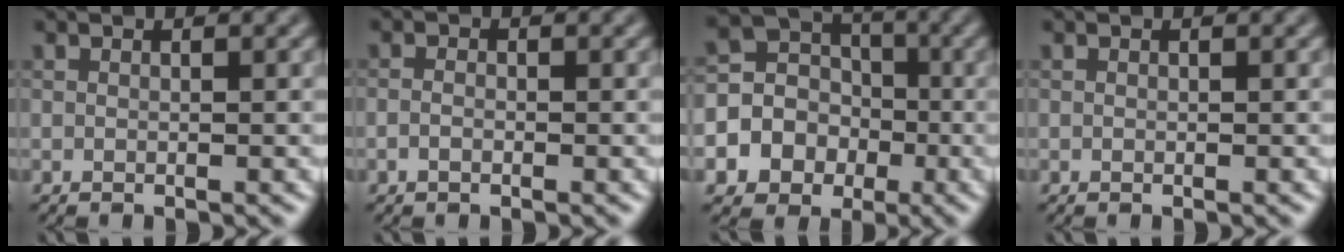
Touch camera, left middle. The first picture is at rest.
{"total": 0.9, "force": [-0.4, 0.6, 0.6], "torque": [-0.013, 0.000, -0.011]}
{"total": 7.3, "force": [-2.2, 6.6, 2.2], "torque": [-0.042, 0.007, -0.056]}
{"total": 0.0}